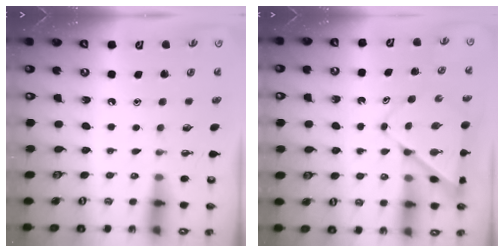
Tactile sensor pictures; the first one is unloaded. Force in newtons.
{"total": 7.5, "press": 7.4, "slide": 0.5}